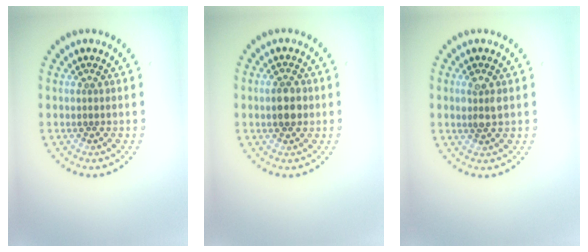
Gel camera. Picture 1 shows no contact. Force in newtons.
{"total": 2.9, "press": 2.9, "slide": 0.1}
{"total": 1.8, "press": 1.8, "slide": 0.3}